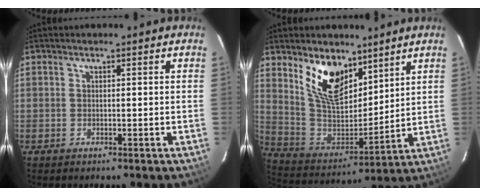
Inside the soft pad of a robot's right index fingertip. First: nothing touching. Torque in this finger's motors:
{"motor_torque": [0.86, 1.11, 0.26, 0.13]}